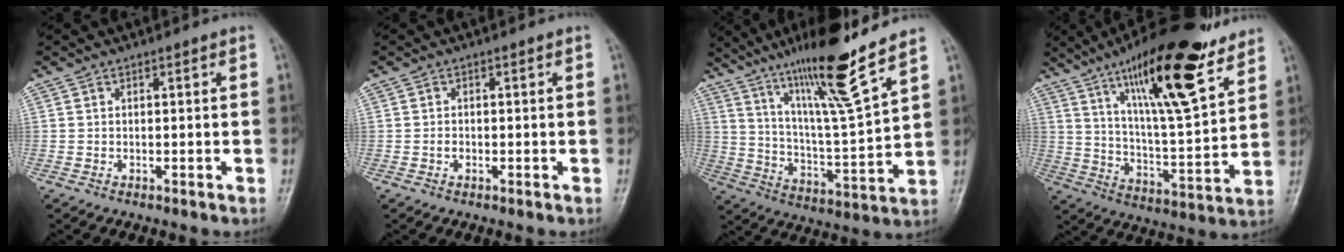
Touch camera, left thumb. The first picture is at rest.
{"total": 1.1, "force": [-0.4, 0.8, 0.5], "torque": [-0.003, 0.007, -0.010]}
{"total": 17.8, "force": [12.4, 0.7, 12.8], "torque": [-0.206, -0.069, 0.214]}
{"total": 22.4, "force": [14.0, 5.3, 16.7], "torque": [-0.244, -0.059, 0.230]}